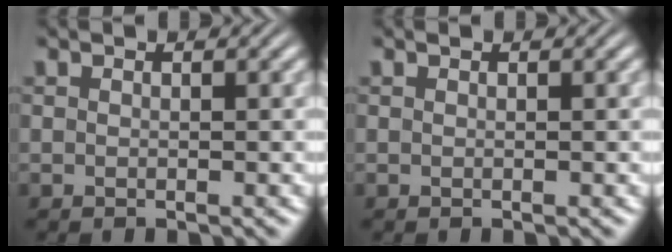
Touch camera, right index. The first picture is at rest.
{"total": 0.0}